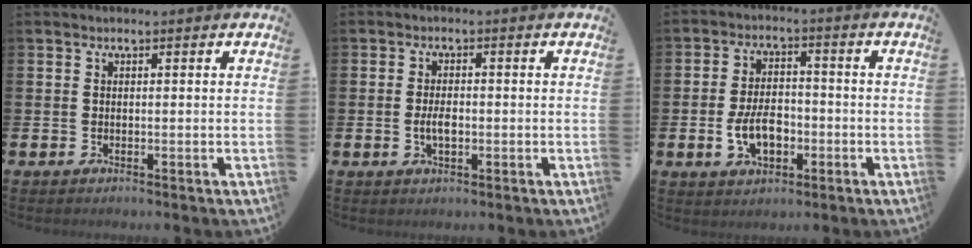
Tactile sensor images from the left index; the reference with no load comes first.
{"total": 2.8, "force": [-0.4, 1.4, 2.4], "torque": [-0.037, -0.001, -0.009]}
{"total": 5.8, "force": [-1.7, 3.6, 4.2], "torque": [-0.072, 0.006, -0.034]}